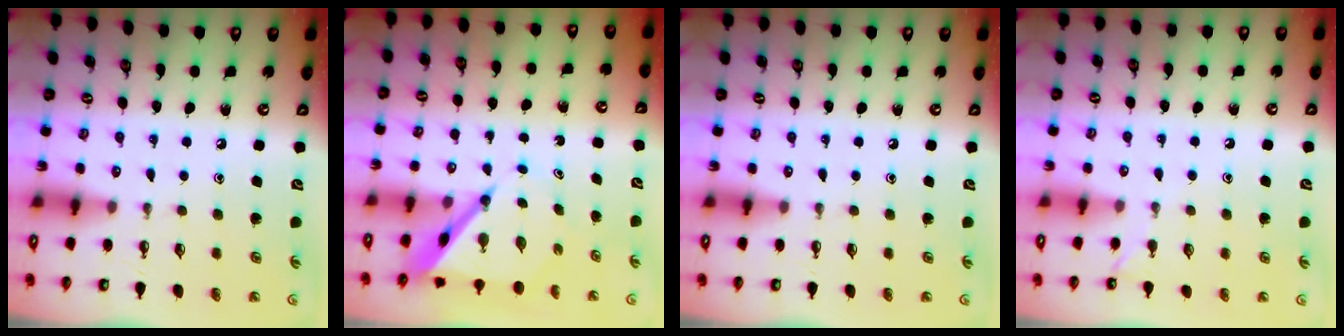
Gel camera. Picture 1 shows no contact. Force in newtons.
{"total": 6.5, "press": 6.4, "slide": 0.7}
{"total": 0.0}
{"total": 3.0, "press": 3.0, "slide": 0.3}